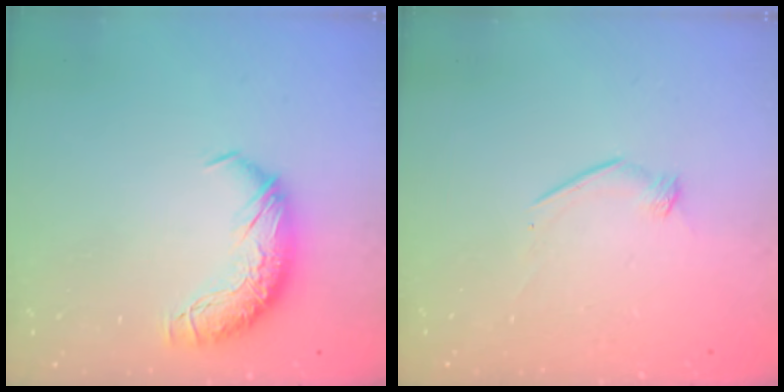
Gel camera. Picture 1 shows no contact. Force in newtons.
{"total": 5.6, "press": 5.5, "slide": 1.3}